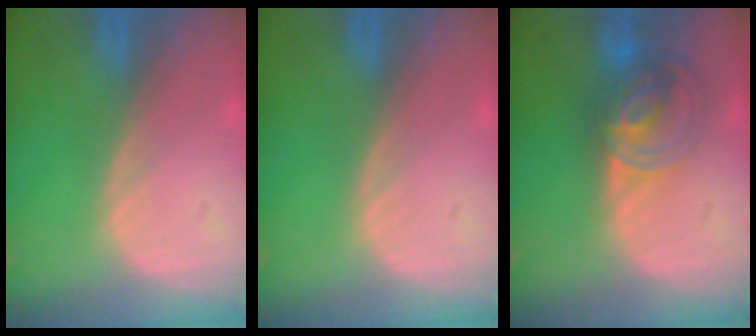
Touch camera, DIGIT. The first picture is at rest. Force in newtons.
{"total": 0.0}
{"total": 7.4, "press": 6.2, "slide": 4.2}